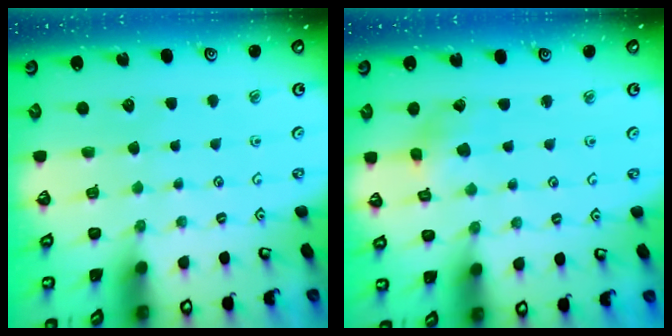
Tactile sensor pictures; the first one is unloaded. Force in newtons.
{"total": 2.7, "press": 2.7, "slide": 0.2}